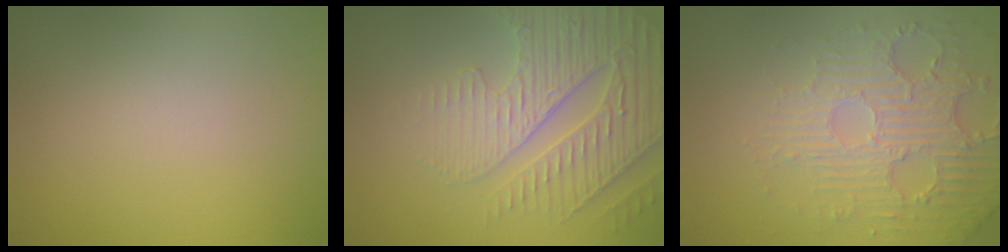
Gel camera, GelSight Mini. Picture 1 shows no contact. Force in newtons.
{"total": 4.9, "press": 4.5, "slide": 2.0}
{"total": 4.7, "press": 3.7, "slide": 2.8}